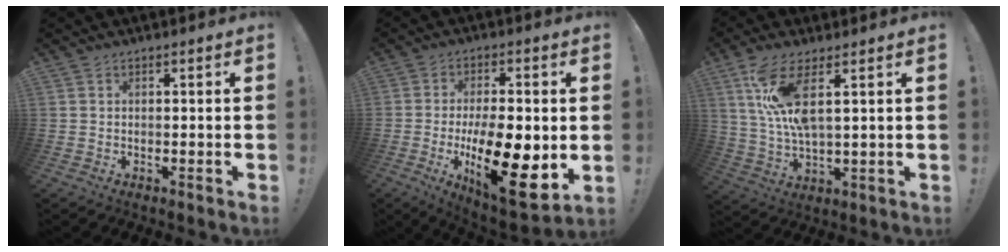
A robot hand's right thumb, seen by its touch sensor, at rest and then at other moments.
{"total": 19.8, "force": [-3.6, 7.5, 18.0], "torque": [-0.309, 0.003, -0.049]}
{"total": 12.3, "force": [5.3, 3.5, 10.5], "torque": [-0.214, -0.026, 0.092]}